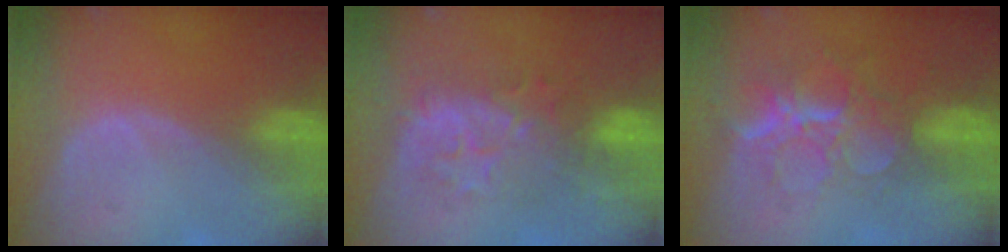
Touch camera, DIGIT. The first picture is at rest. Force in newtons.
{"total": 8.0, "press": 8.0, "slide": 0.9}
{"total": 9.1, "press": 7.7, "slide": 4.8}